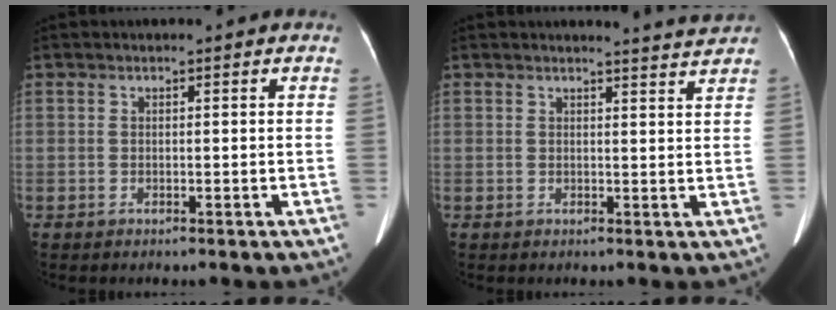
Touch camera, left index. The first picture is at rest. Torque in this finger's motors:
{"motor_torque": [-0.59, -0.33, -0.24, -0.10]}